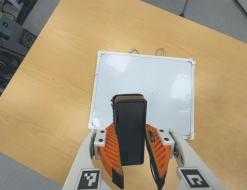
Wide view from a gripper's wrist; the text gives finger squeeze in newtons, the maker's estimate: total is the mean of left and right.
{"total": 6.6, "left": 5.7, "right": 7.5}